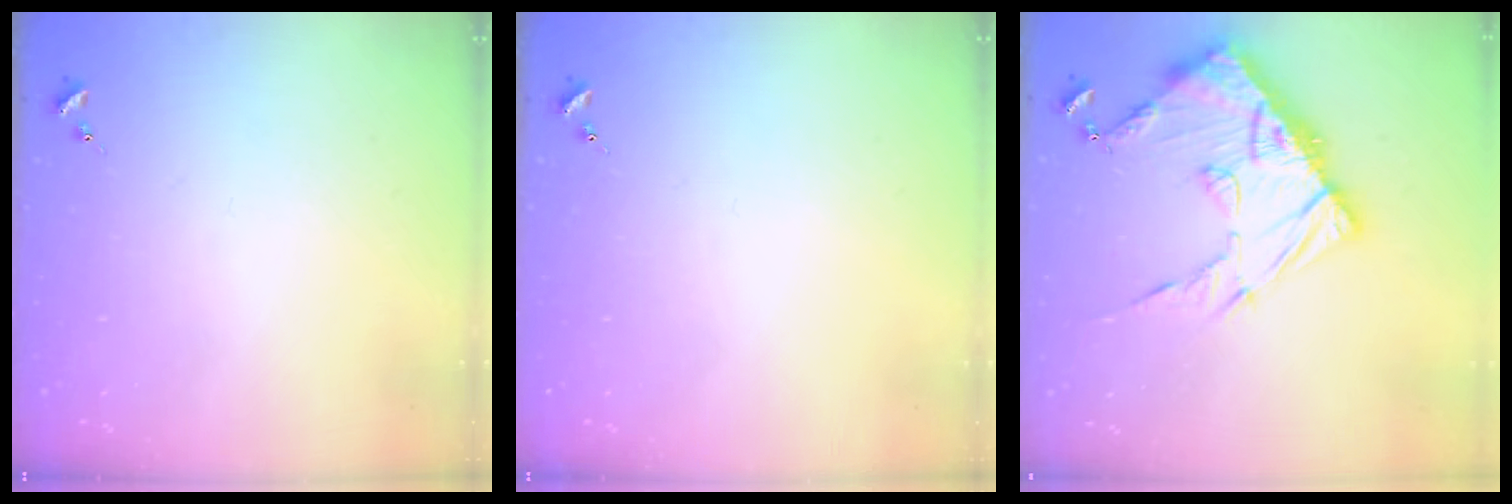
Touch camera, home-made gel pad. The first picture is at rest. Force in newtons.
{"total": 0.0}
{"total": 18.0, "press": 17.9, "slide": 1.6}